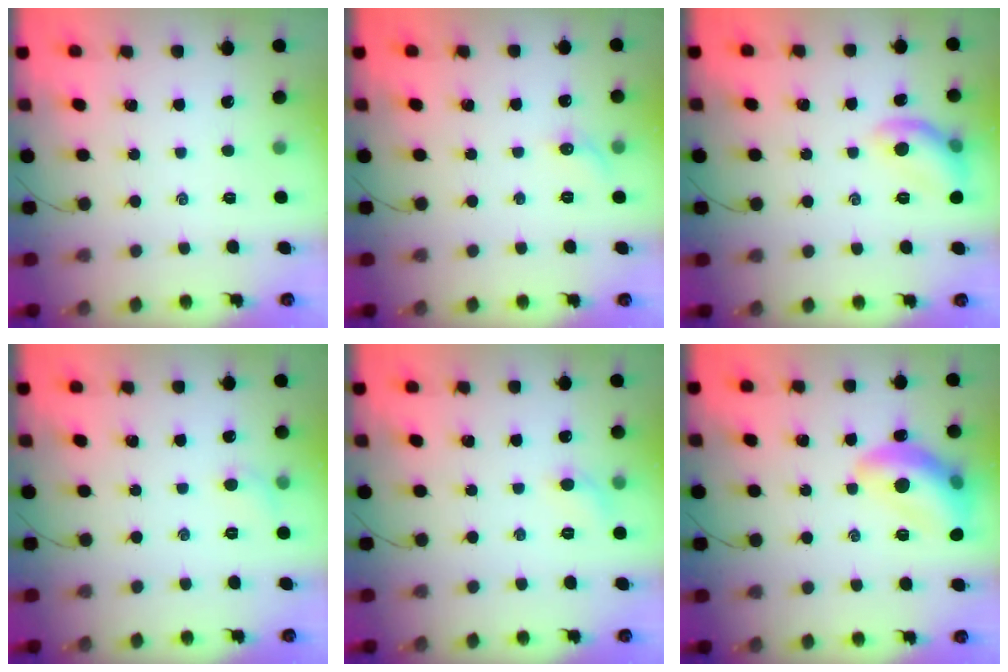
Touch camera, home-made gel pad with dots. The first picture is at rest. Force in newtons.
{"total": 5.3, "press": 5.0, "slide": 1.8}
{"total": 9.4, "press": 9.3, "slide": 1.3}
{"total": 4.0, "press": 3.8, "slide": 1.2}
{"total": 5.9, "press": 5.5, "slide": 2.0}
{"total": 14.6, "press": 14.5, "slide": 1.5}